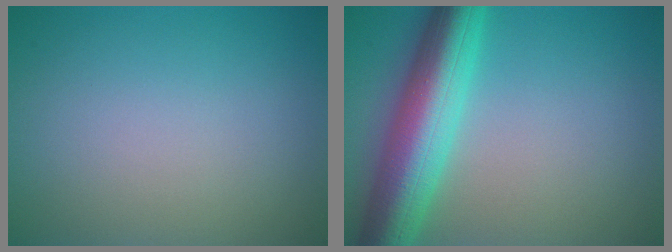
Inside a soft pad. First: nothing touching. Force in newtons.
{"total": 9.1, "press": 9.0, "slide": 0.5}